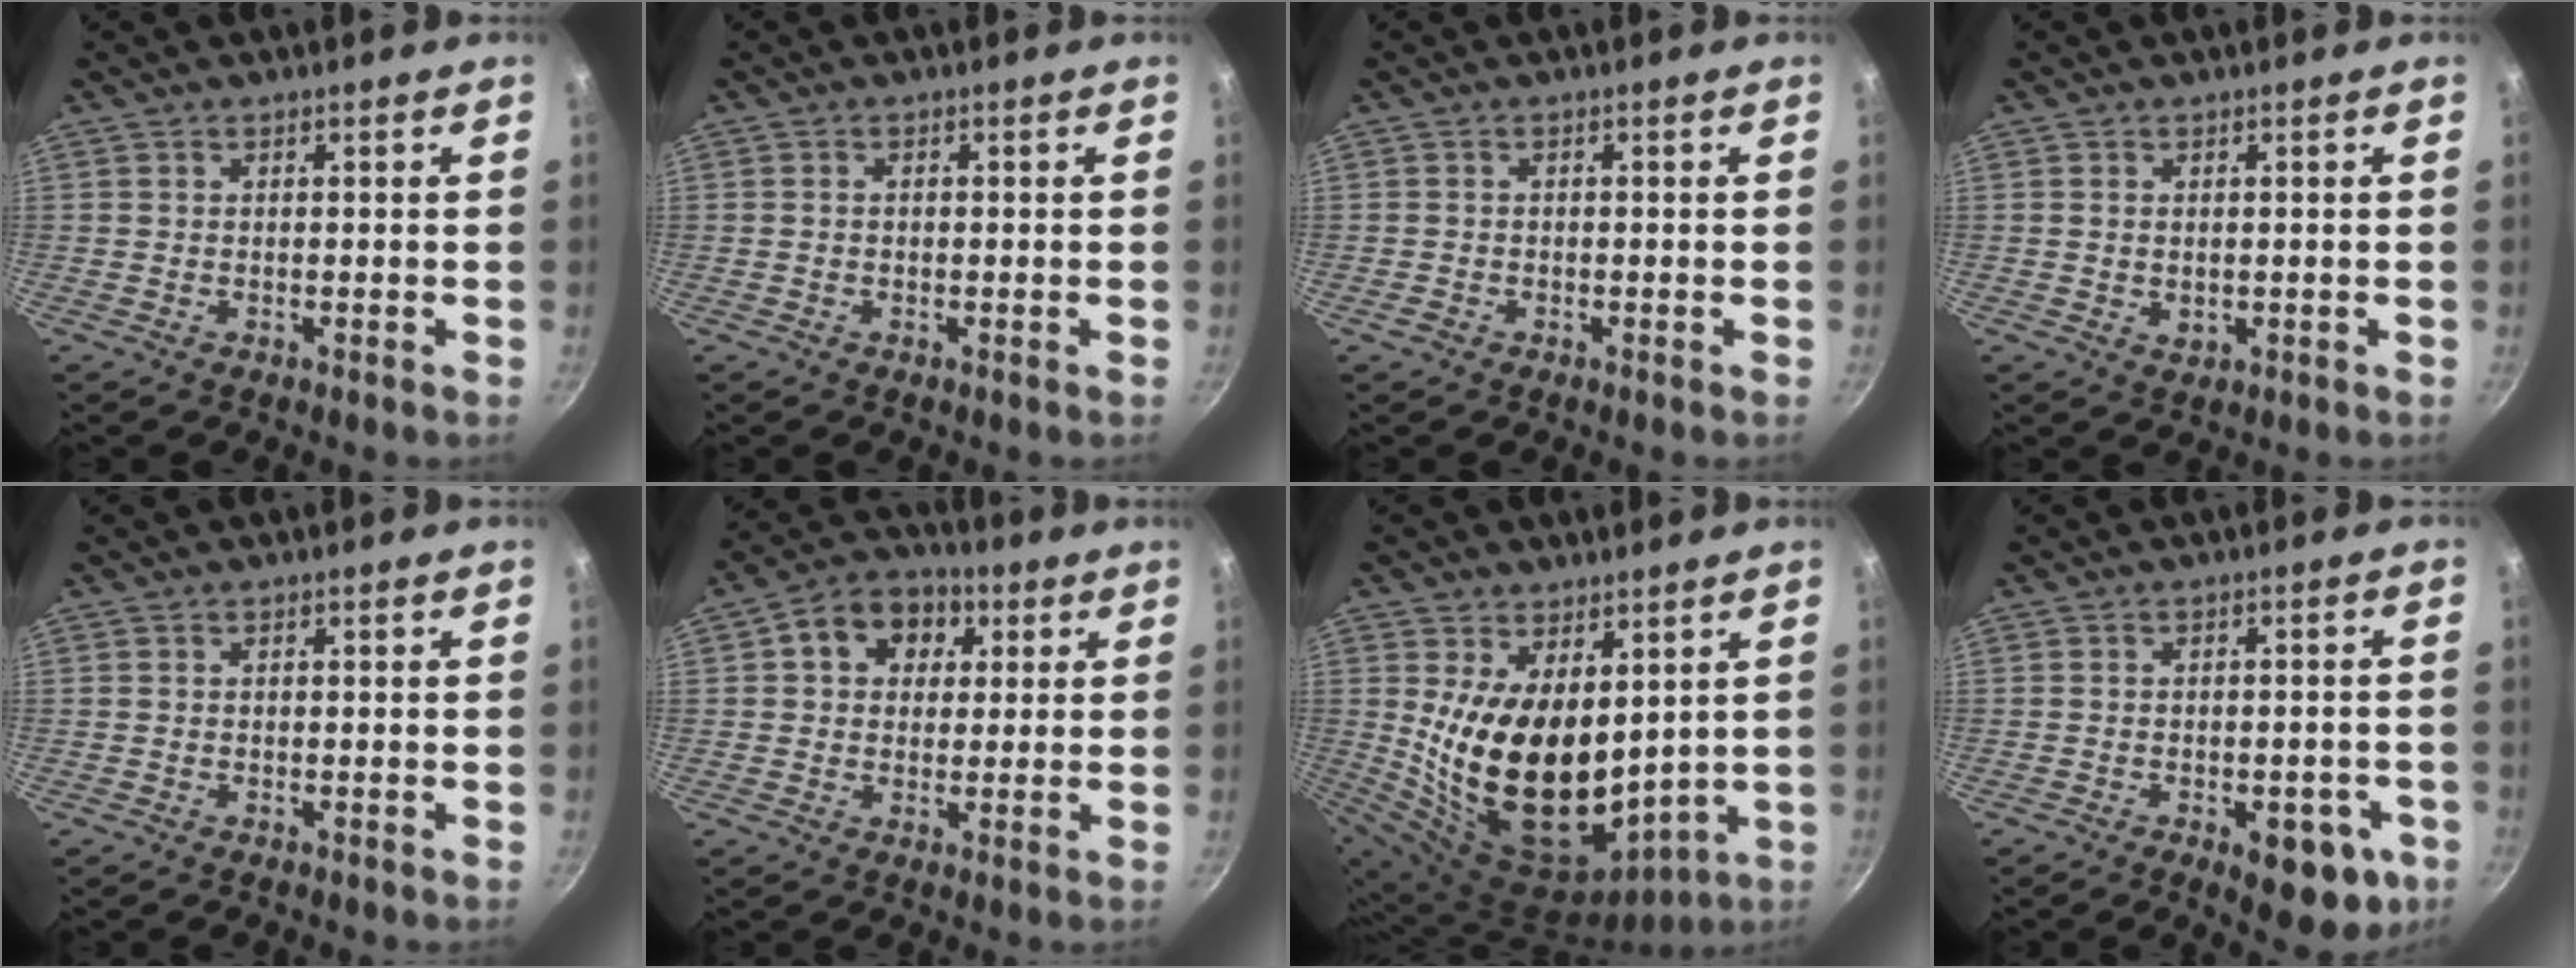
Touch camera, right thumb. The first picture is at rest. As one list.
[{"total": 0.7, "force": [-0.1, 0.6, 0.5], "torque": [-0.009, 0.005, -0.002]}, {"total": 1.1, "force": [-0.7, 0.8, 0.4], "torque": [-0.010, 0.004, -0.013]}, {"total": 1.8, "force": [0.2, 1.3, 1.2], "torque": [-0.018, -0.002, 0.005]}, {"total": 0.0}, {"total": 10.1, "force": [3.1, 8.0, 5.4], "torque": [-0.056, 0.013, 0.031]}, {"total": 20.4, "force": [3.6, 12.0, 16.1], "torque": [-0.265, -0.047, 0.091]}, {"total": 10.9, "force": [-4.2, 5.3, 8.5], "torque": [-0.066, 0.012, -0.047]}]